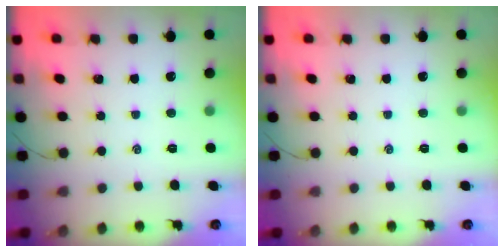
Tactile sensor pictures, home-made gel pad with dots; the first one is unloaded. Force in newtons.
{"total": 0.0}